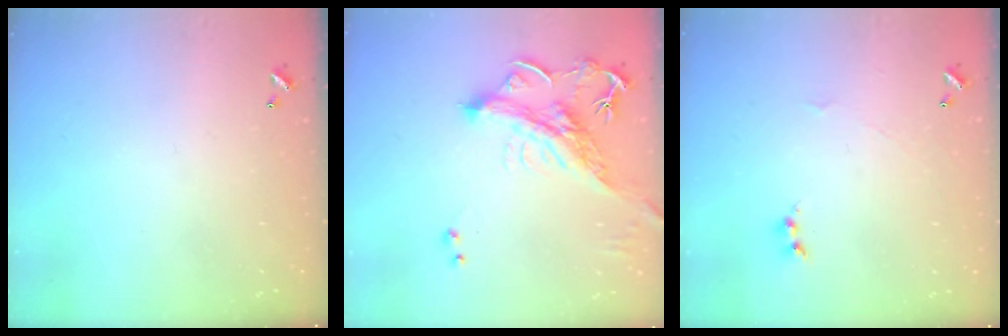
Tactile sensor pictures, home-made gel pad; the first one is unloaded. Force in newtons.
{"total": 3.5, "press": 3.2, "slide": 1.4}
{"total": 1.7, "press": 1.6, "slide": 0.6}